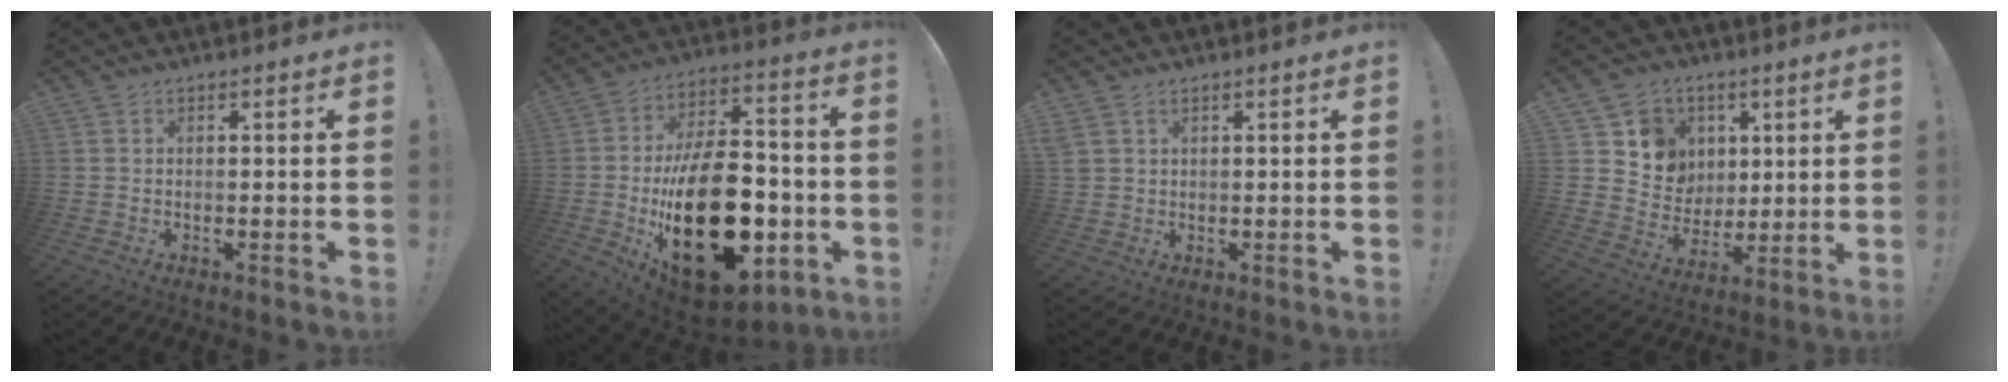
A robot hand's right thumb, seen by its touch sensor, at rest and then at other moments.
{"total": 32.3, "force": [-6.8, 18.4, 25.6], "torque": [-0.437, 0.038, -0.088]}
{"total": 2.5, "force": [1.5, 1.7, 1.0], "torque": [-0.025, 0.000, 0.032]}
{"total": 10.1, "force": [3.6, 9.3, 1.9], "torque": [-0.030, -0.025, 0.081]}